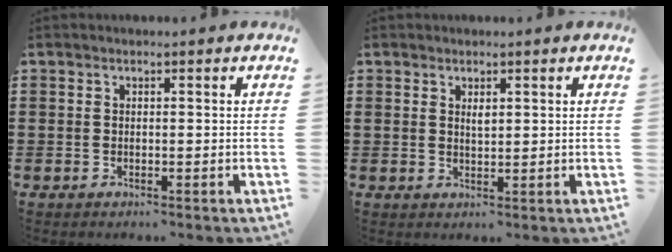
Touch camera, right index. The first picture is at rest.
{"total": 1.3, "force": [0.8, 0.5, 1.0], "torque": [-0.021, 0.002, 0.013]}